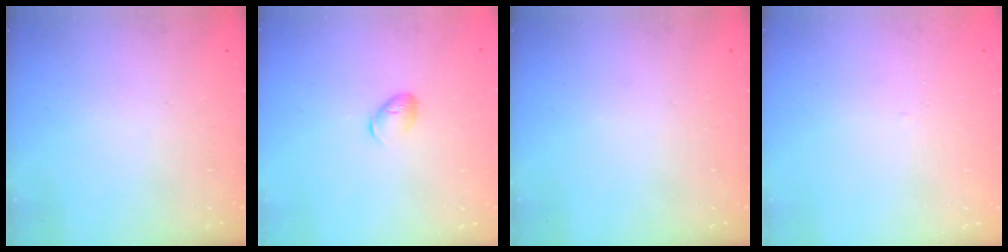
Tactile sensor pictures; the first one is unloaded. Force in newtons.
{"total": 5.3, "press": 5.2, "slide": 1.3}
{"total": 0.0}
{"total": 1.6, "press": 1.6, "slide": 0.3}